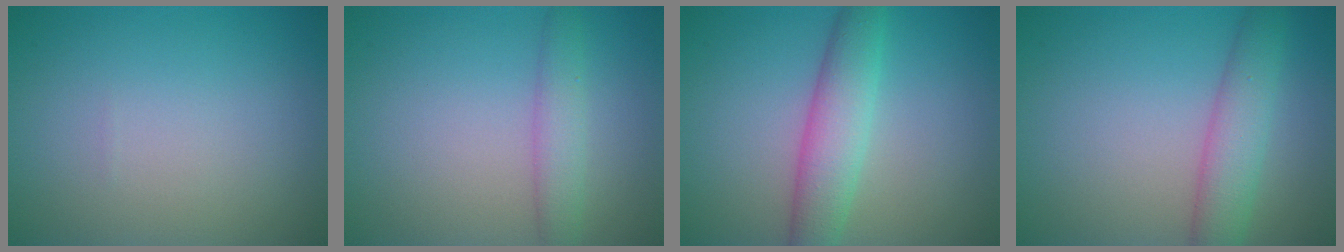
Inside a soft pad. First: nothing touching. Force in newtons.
{"total": 2.6, "press": 2.6, "slide": 0.0}
{"total": 4.5, "press": 4.4, "slide": 0.3}
{"total": 3.9, "press": 3.9, "slide": 0.1}